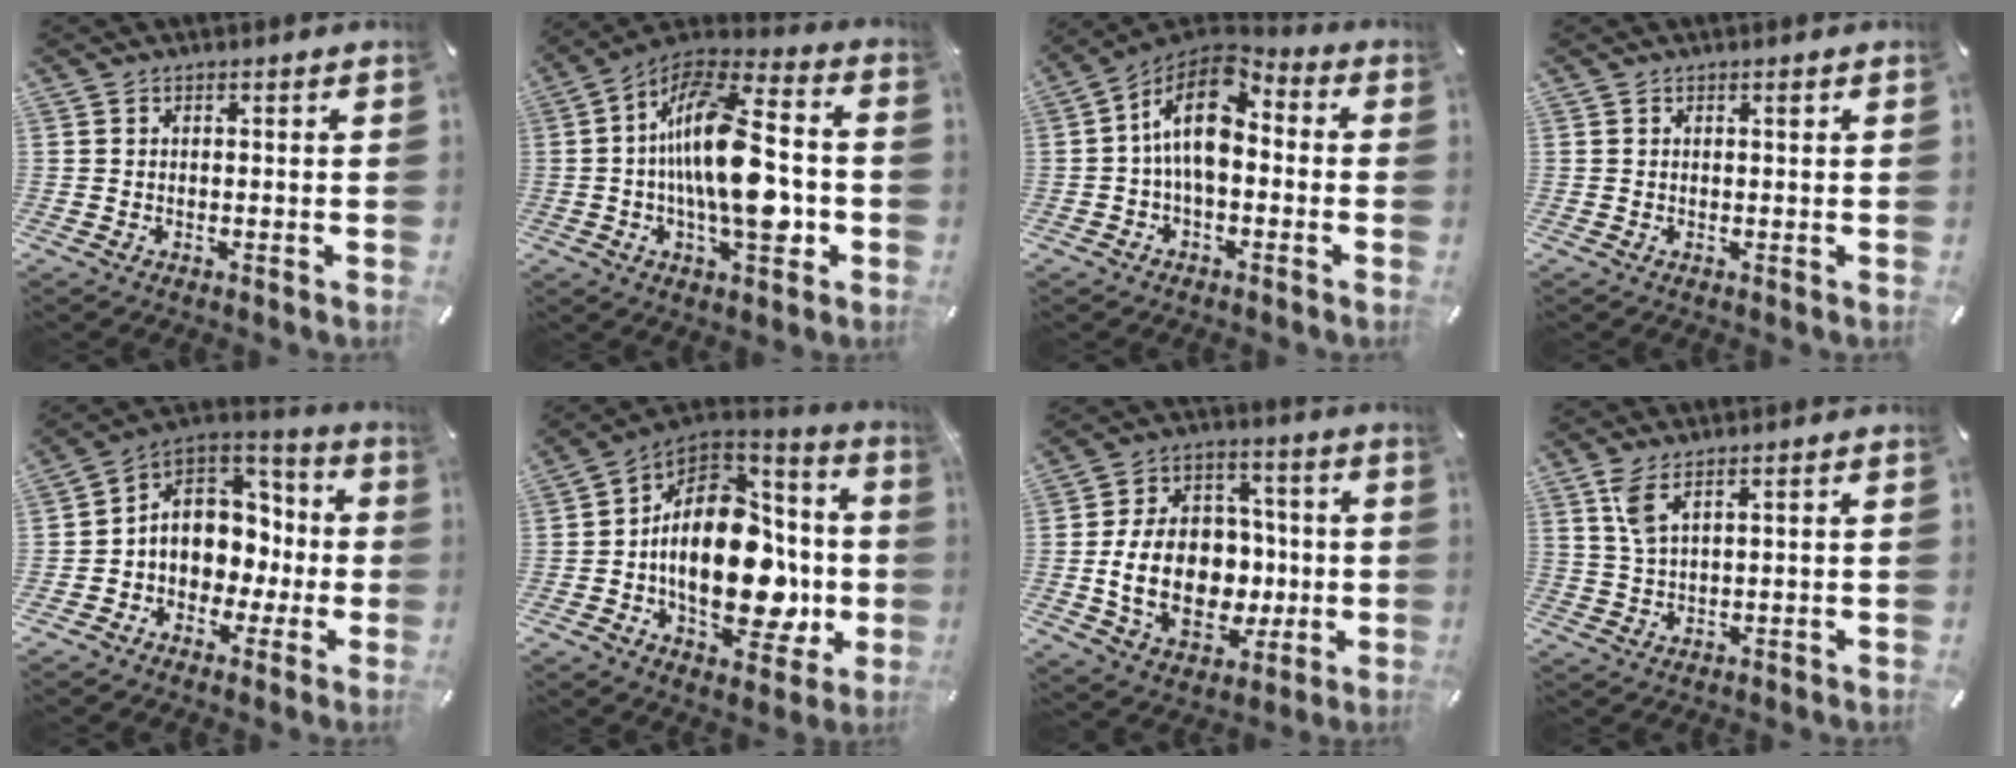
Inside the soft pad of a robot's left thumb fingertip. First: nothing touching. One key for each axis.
{"total": 20.4, "fx": -1.8, "fy": 9.3, "fz": 18.1, "tx": -0.317, "ty": -0.001, "tz": -0.034}
{"total": 14.0, "fx": 0.9, "fy": 8.0, "fz": 11.5, "tx": -0.220, "ty": -0.002, "tz": 0.012}
{"total": 0.6, "fx": 0.3, "fy": 0.1, "fz": 0.6, "tx": -0.010, "ty": 0.001, "tz": 0.005}
{"total": 10.3, "fx": 0.1, "fy": 9.4, "fz": 4.0, "tx": -0.067, "ty": -0.006, "tz": 0.012}
{"total": 24.2, "fx": -3.2, "fy": 15.0, "fz": 18.7, "tx": -0.320, "ty": -0.004, "tz": -0.044}
{"total": 18.4, "fx": -1.9, "fy": 14.2, "fz": 11.5, "tx": -0.225, "ty": 0.006, "tz": -0.025}
{"total": 4.8, "fx": 2.4, "fy": 1.4, "fz": 3.9, "tx": -0.084, "ty": 0.000, "tz": 0.044}